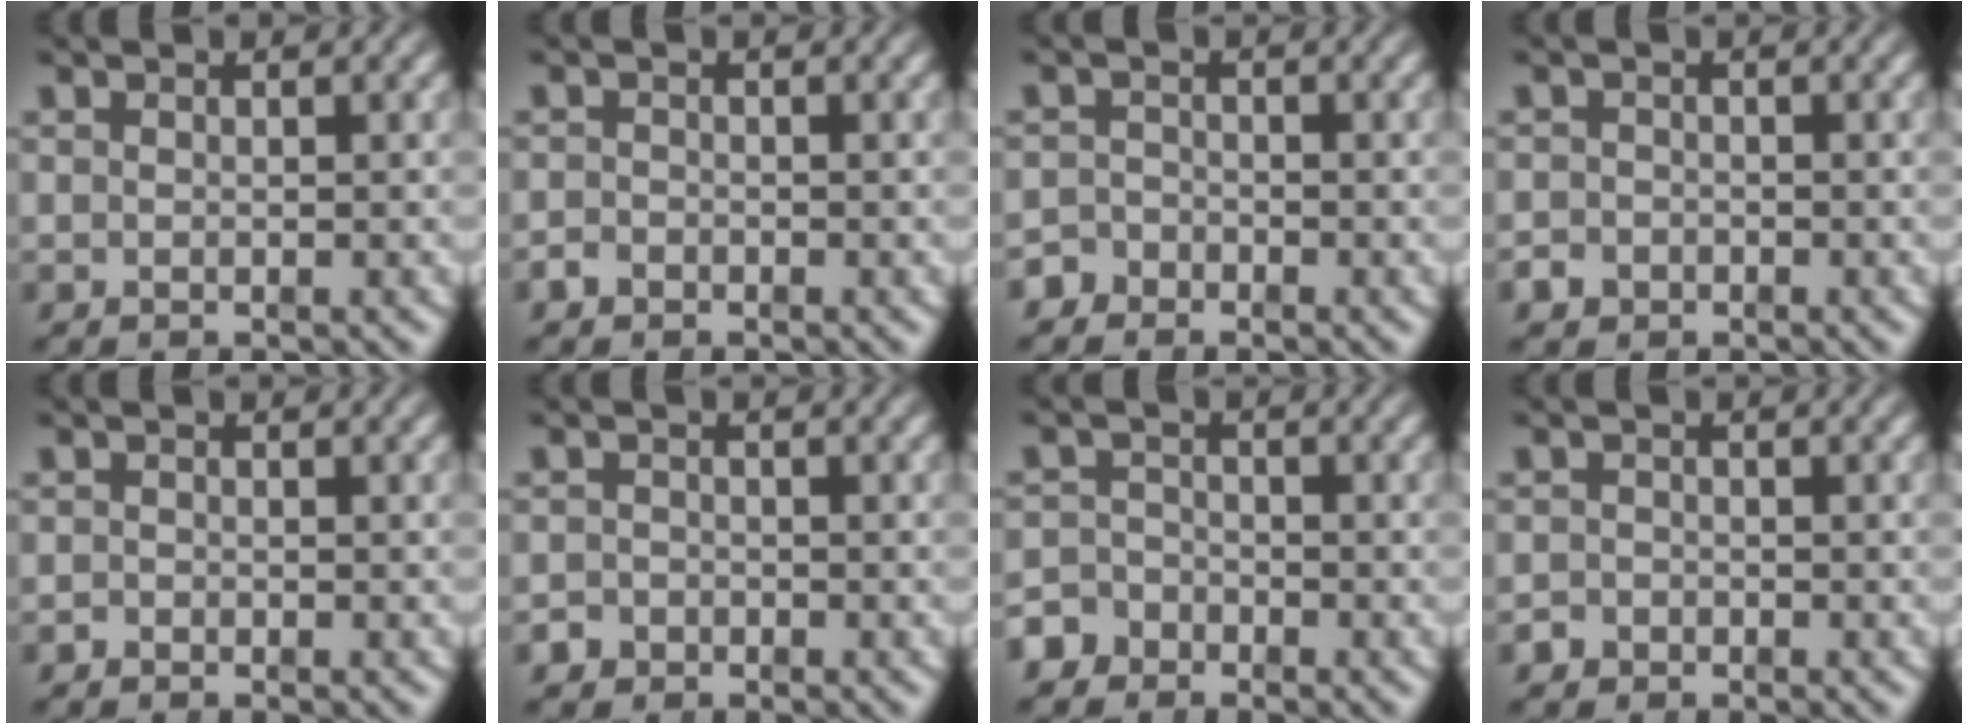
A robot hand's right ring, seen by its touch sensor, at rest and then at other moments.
{"total": 1.3, "force": [-1.0, 0.7, 0.0], "torque": [-0.001, -0.010, -0.016]}
{"total": 2.5, "force": [-2.1, 1.3, -0.2], "torque": [0.003, -0.014, -0.036]}
{"total": 2.0, "force": [-1.3, 1.5, 0.1], "torque": [-0.005, -0.017, -0.019]}
{"total": 0.6, "force": [-0.6, 0.0, -0.2], "torque": [0.003, -0.009, -0.007]}
{"total": 2.2, "force": [-1.5, 1.6, -0.1], "torque": [-0.001, -0.017, -0.022]}
{"total": 3.2, "force": [-2.6, 1.9, 0.2], "torque": [-0.003, -0.013, -0.044]}
{"total": 1.7, "force": [-1.3, 1.1, -0.1], "torque": [0.001, -0.015, -0.018]}